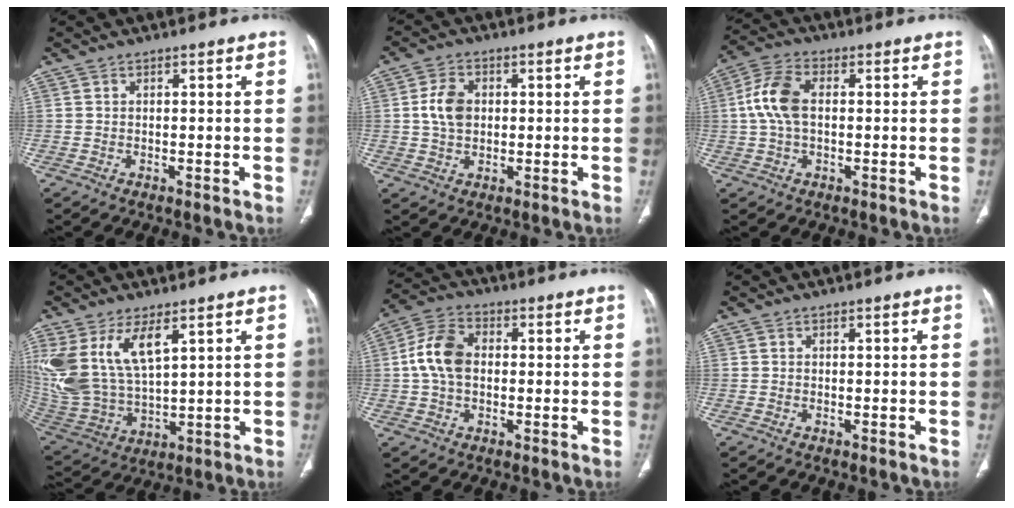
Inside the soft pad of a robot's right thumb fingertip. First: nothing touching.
{"total": 6.0, "force": [0.6, 4.4, 4.1], "torque": [-0.072, 0.003, 0.010]}
{"total": 8.5, "force": [0.6, 5.0, 6.9], "torque": [-0.152, 0.022, 0.007]}
{"total": 16.3, "force": [7.2, 7.9, 12.4], "torque": [-0.259, -0.028, 0.161]}
{"total": 9.2, "force": [0.4, 6.3, 6.7], "torque": [-0.130, 0.023, 0.000]}
{"total": 0.0}